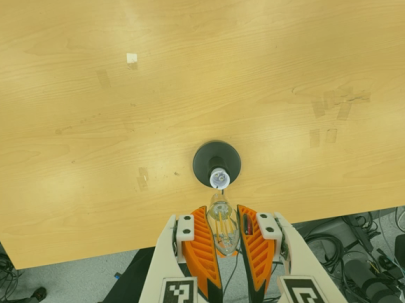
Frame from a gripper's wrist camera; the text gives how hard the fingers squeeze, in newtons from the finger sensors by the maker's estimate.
{"total": 19.5, "left": 23.7, "right": 15.3}